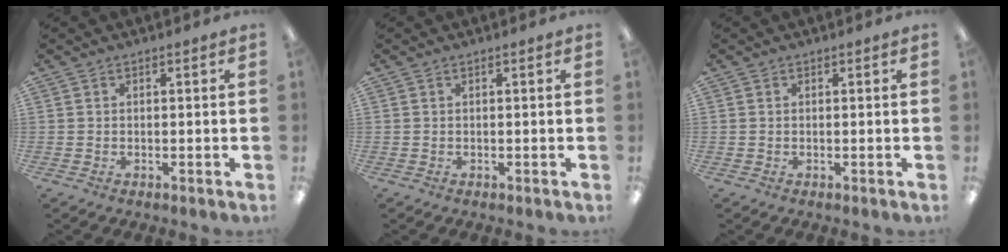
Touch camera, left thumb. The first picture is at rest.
{"total": 0.0}
{"total": 0.0}